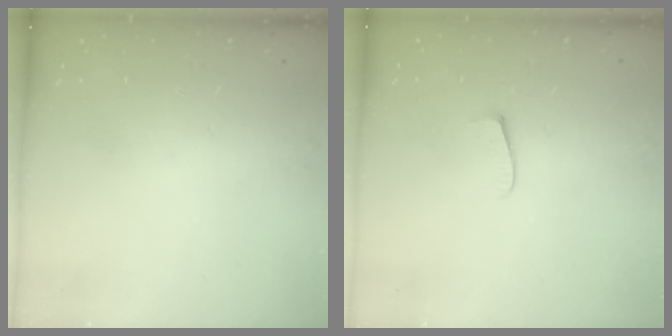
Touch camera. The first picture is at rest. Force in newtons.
{"total": 4.7, "press": 4.6, "slide": 0.5}